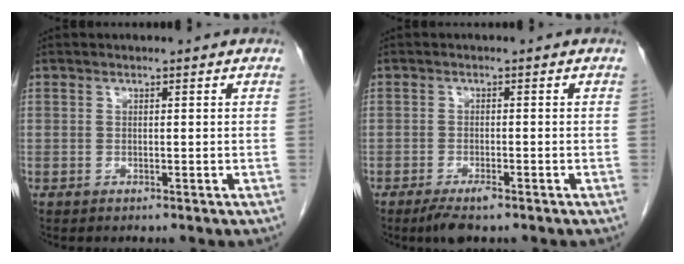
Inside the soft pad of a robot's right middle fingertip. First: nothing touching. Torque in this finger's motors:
{"motor_torque": [0.37, -0.24, 0.02, 0.01]}